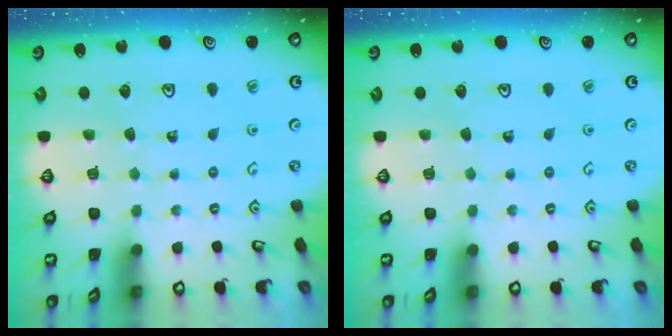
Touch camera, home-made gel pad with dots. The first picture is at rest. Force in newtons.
{"total": 0.0}